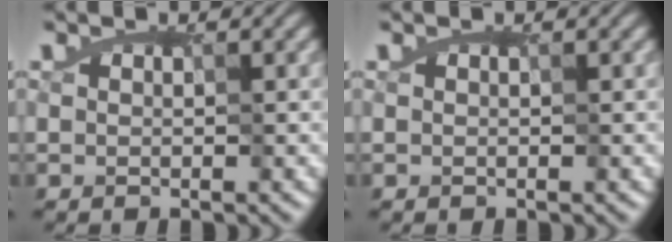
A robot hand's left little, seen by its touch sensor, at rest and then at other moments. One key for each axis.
{"total": 0.0}